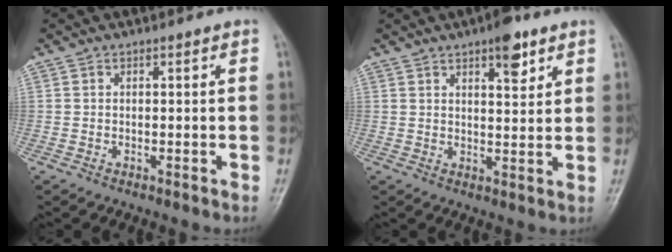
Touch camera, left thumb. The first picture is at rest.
{"total": 6.3, "force": [3.8, 2.3, 4.4], "torque": [-0.048, -0.019, 0.050]}